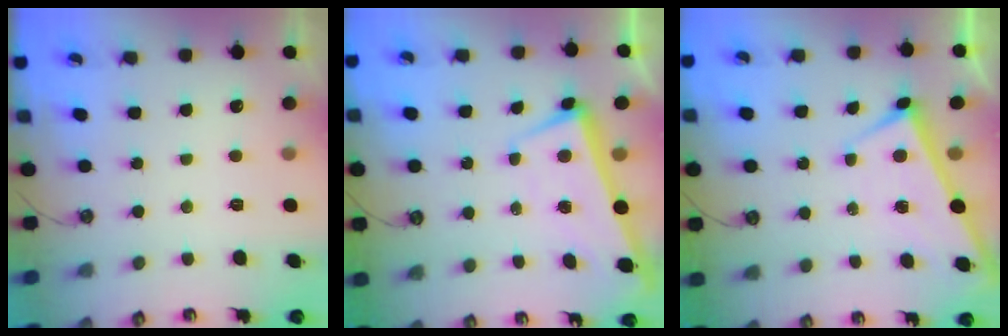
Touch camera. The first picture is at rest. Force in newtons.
{"total": 1.8, "press": 0.9, "slide": 1.6}
{"total": 1.7, "press": 1.7, "slide": 0.1}